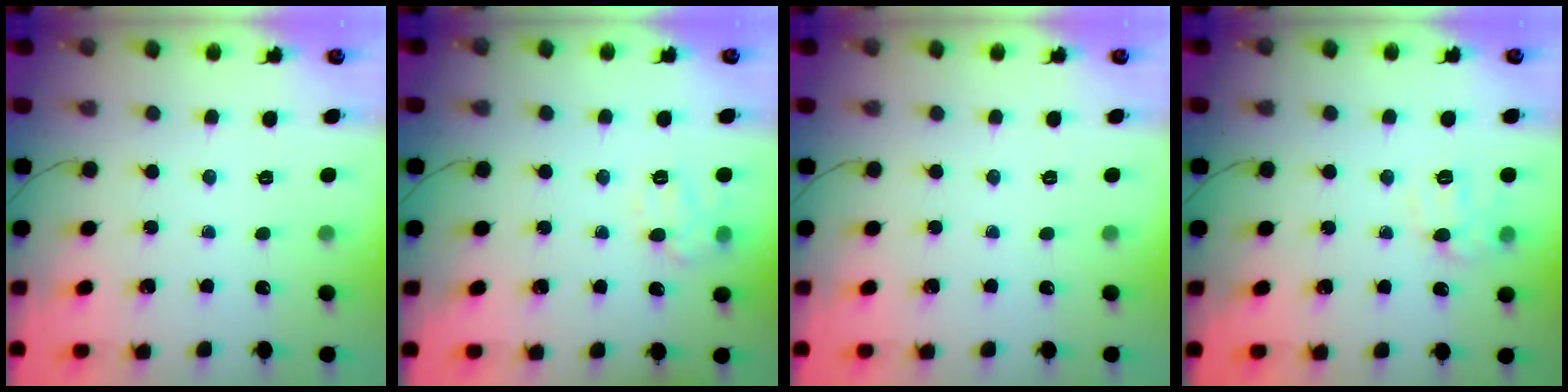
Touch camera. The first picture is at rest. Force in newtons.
{"total": 9.4, "press": 9.4, "slide": 0.6}
{"total": 0.0}
{"total": 8.7, "press": 8.7, "slide": 1.1}